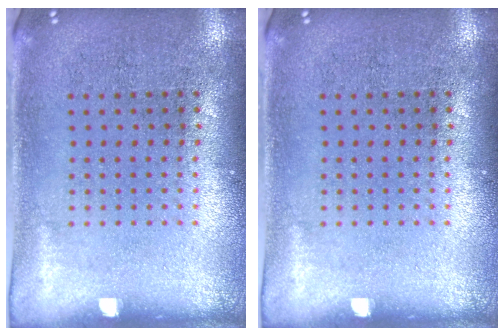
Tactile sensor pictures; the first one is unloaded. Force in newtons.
{"total": 0.0}